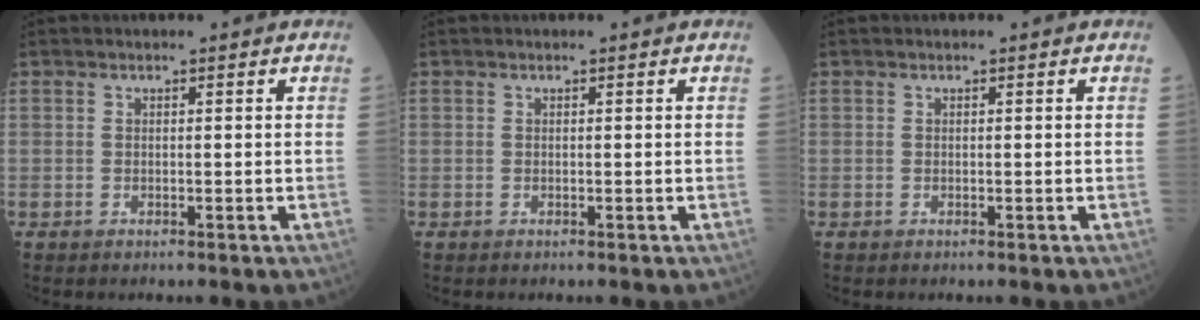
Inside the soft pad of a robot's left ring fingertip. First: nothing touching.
{"total": 0.0}
{"total": 0.0}